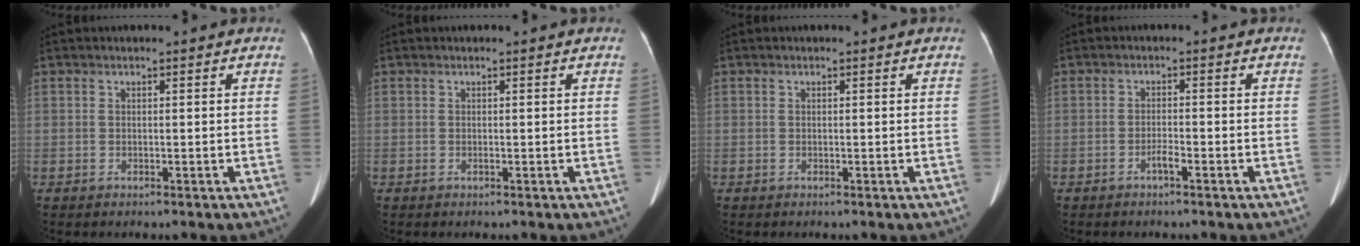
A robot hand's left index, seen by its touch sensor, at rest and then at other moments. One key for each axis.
{"total": 0.0}
{"total": 0.0}
{"total": 1.5, "fx": -1.1, "fy": 0.0, "fz": 1.0, "tx": -0.021, "ty": 0.001, "tz": -0.022}